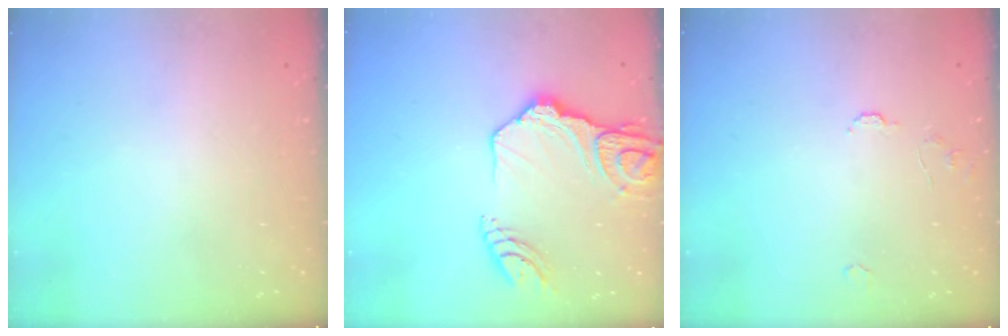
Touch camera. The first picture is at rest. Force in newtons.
{"total": 16.9, "press": 16.9, "slide": 1.1}
{"total": 6.3, "press": 6.3, "slide": 0.5}